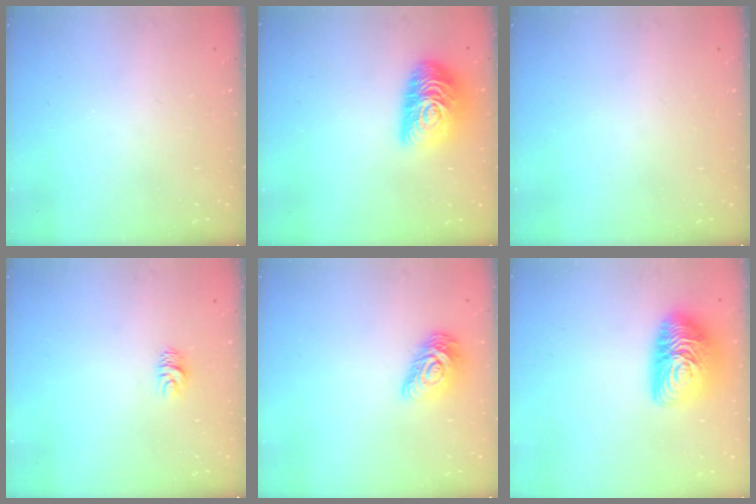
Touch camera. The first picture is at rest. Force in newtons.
{"total": 16.2, "press": 16.2, "slide": 0.9}
{"total": 0.0}
{"total": 4.6, "press": 4.6, "slide": 0.4}
{"total": 10.5, "press": 10.5, "slide": 0.4}
{"total": 15.8, "press": 15.8, "slide": 0.8}